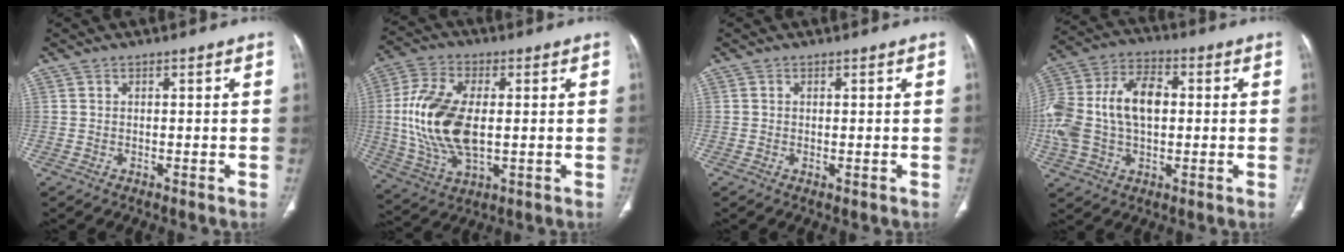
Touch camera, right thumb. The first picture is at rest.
{"total": 16.5, "force": [0.5, 8.7, 14.0], "torque": [-0.297, -0.005, 0.012]}
{"total": 0.5, "force": [-0.1, 0.2, 0.5], "torque": [-0.014, -0.004, 0.001]}
{"total": 18.7, "force": [0.7, 11.7, 14.5], "torque": [-0.312, 0.028, 0.011]}